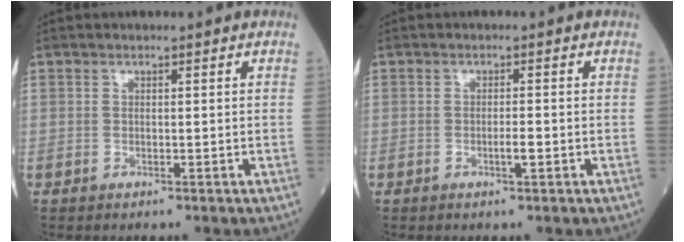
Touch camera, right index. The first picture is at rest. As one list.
[{"total": 1.6, "force": [-0.6, 0.1, 1.5], "torque": [-0.027, -0.001, -0.011]}]